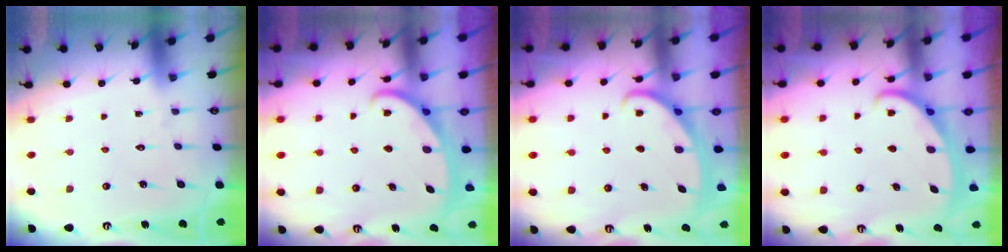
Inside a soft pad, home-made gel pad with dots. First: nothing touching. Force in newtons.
{"total": 2.7, "press": 2.6, "slide": 0.4}
{"total": 2.8, "press": 2.8, "slide": 0.4}
{"total": 2.6, "press": 2.6, "slide": 0.4}